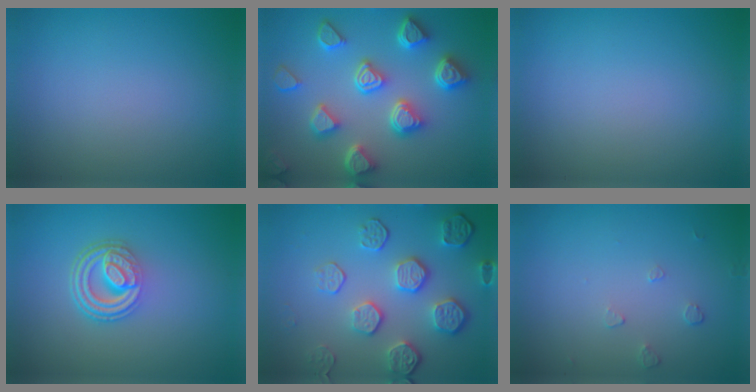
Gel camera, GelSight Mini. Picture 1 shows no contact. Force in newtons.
{"total": 7.0, "press": 5.8, "slide": 3.9}
{"total": 0.0}
{"total": 4.6, "press": 3.3, "slide": 3.2}
{"total": 5.4, "press": 4.2, "slide": 3.3}
{"total": 0.6, "press": 0.4, "slide": 0.5}